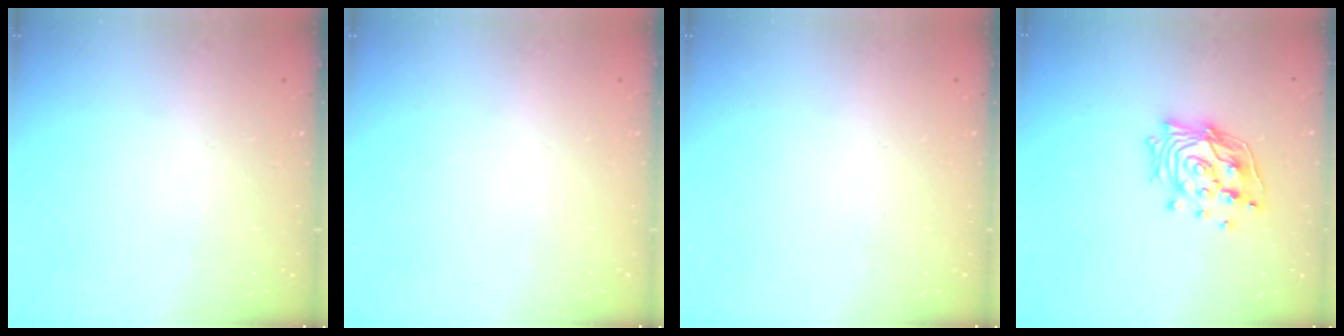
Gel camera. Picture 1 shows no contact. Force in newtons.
{"total": 0.0}
{"total": 0.0}
{"total": 15.4, "press": 15.2, "slide": 1.8}